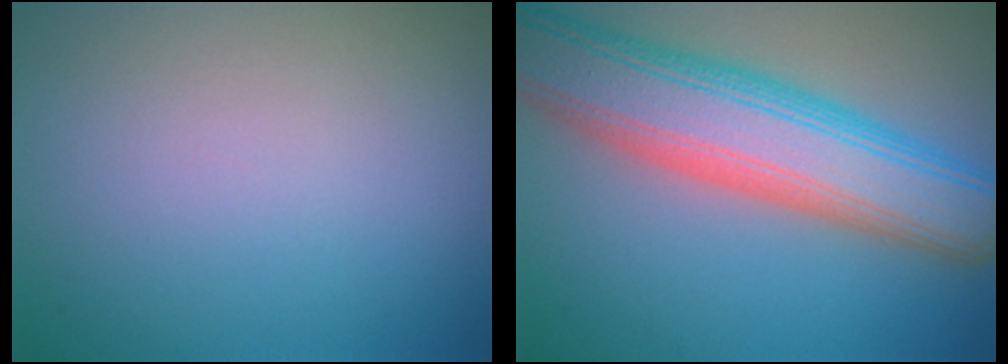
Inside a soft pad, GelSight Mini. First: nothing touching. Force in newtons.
{"total": 10.5, "press": 10.5, "slide": 0.4}